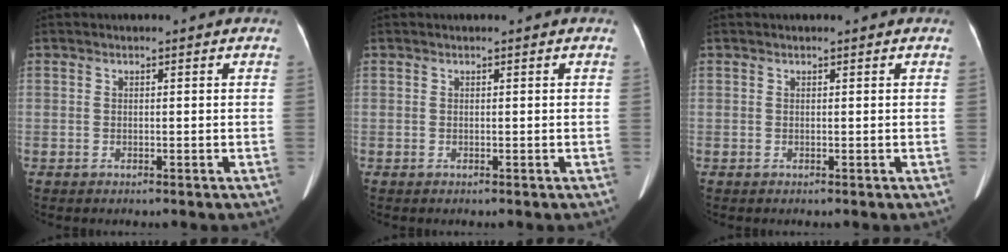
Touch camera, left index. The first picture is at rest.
{"total": 0.0}
{"total": 0.0}